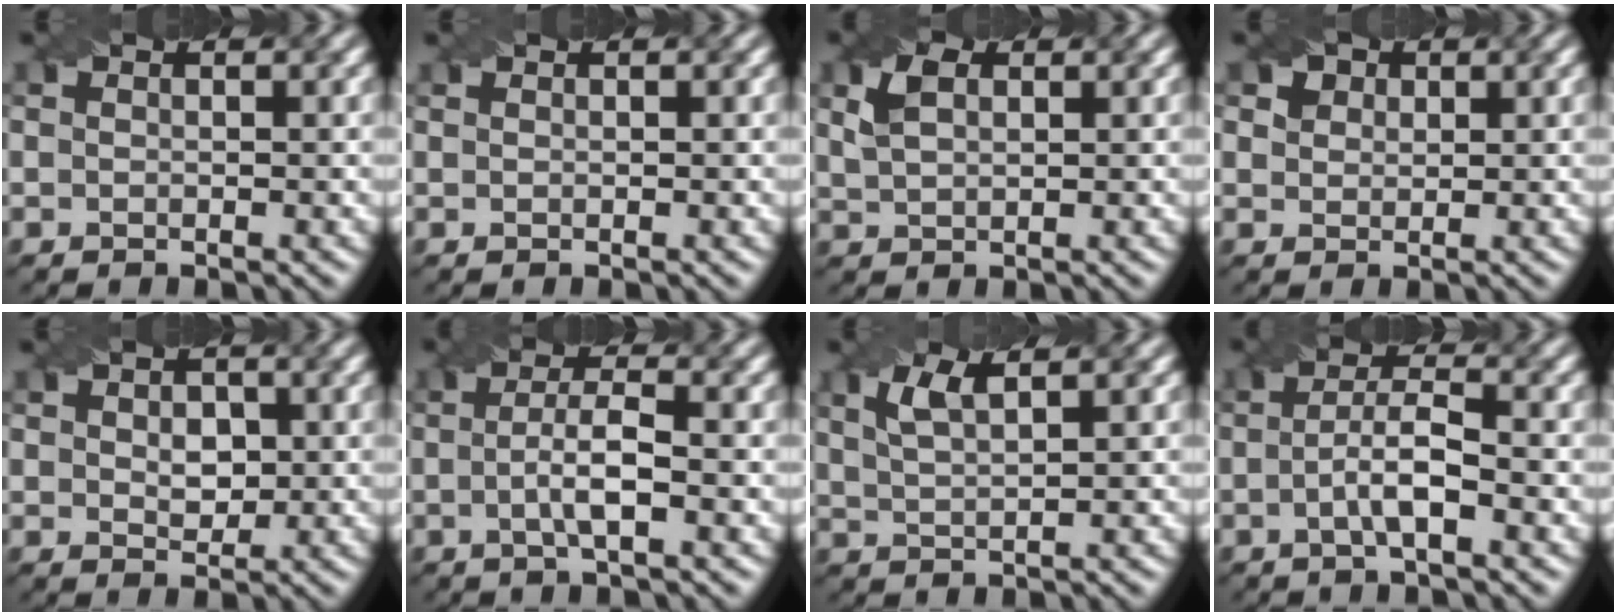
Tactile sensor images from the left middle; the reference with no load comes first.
{"total": 0.0}
{"total": 2.9, "force": [1.3, 1.7, 1.9], "torque": [-0.046, 0.004, 0.026]}
{"total": 3.8, "force": [2.4, 2.5, 1.6], "torque": [-0.047, 0.004, 0.036]}
{"total": 2.5, "force": [0.3, 1.8, 1.8], "torque": [-0.029, -0.002, 0.007]}
{"total": 3.1, "force": [-0.5, 0.6, 3.0], "torque": [-0.058, 0.001, -0.008]}
{"total": 2.9, "force": [1.6, 0.8, 2.4], "torque": [-0.049, 0.002, 0.033]}
{"total": 3.4, "force": [-0.8, 0.7, 3.2], "torque": [-0.061, 0.003, -0.017]}